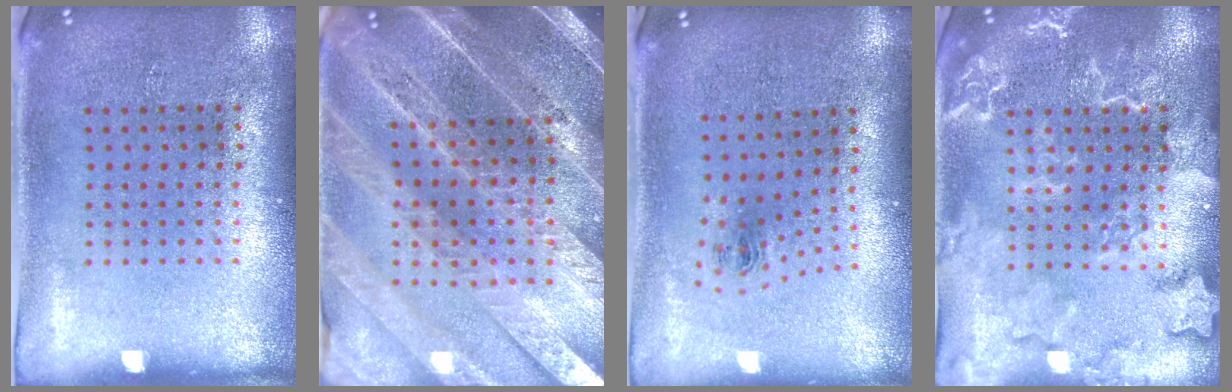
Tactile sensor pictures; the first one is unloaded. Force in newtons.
{"total": 5.0, "press": 4.4, "slide": 2.4}
{"total": 1.0, "press": 0.4, "slide": 0.9}
{"total": 2.6, "press": 2.6, "slide": 0.3}